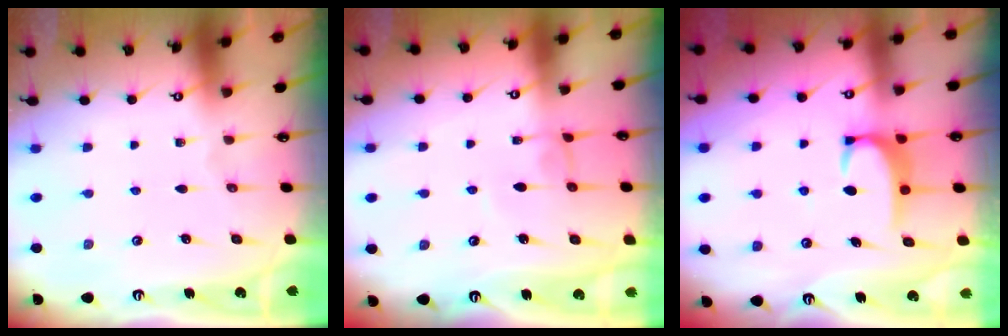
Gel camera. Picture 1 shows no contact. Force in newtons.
{"total": 1.9, "press": 1.9, "slide": 0.2}
{"total": 2.8, "press": 2.7, "slide": 0.5}